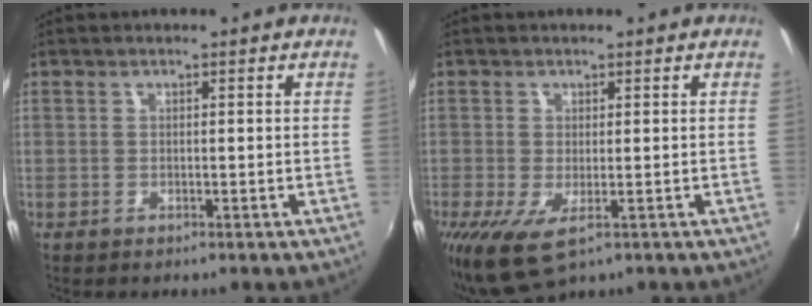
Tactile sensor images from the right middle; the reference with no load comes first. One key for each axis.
{"total": 4.7, "fx": -1.8, "fy": 1.8, "fz": 4.0, "tx": -0.076, "ty": -0.021, "tz": -0.025}